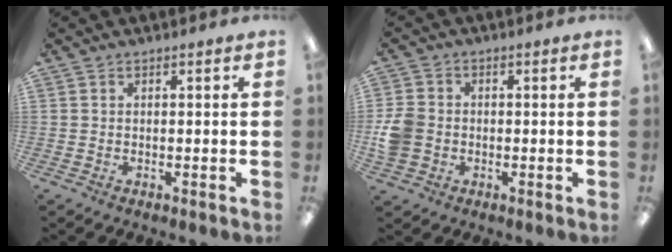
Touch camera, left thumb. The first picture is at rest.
{"total": 6.7, "force": [-0.7, 5.9, 3.2], "torque": [-0.063, 0.015, -0.008]}